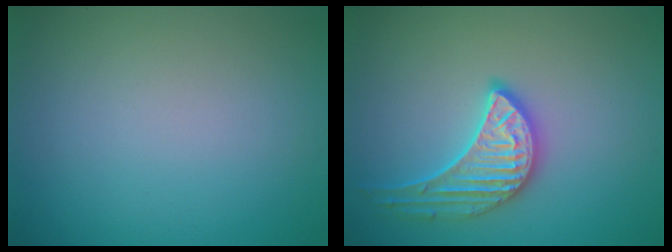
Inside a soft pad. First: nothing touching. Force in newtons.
{"total": 3.4, "press": 3.3, "slide": 0.4}